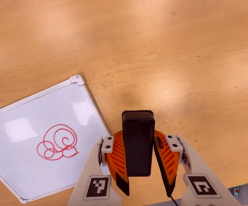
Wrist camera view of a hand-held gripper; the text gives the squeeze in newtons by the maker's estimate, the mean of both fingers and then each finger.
{"total": 8.2, "left": 6.9, "right": 9.6}